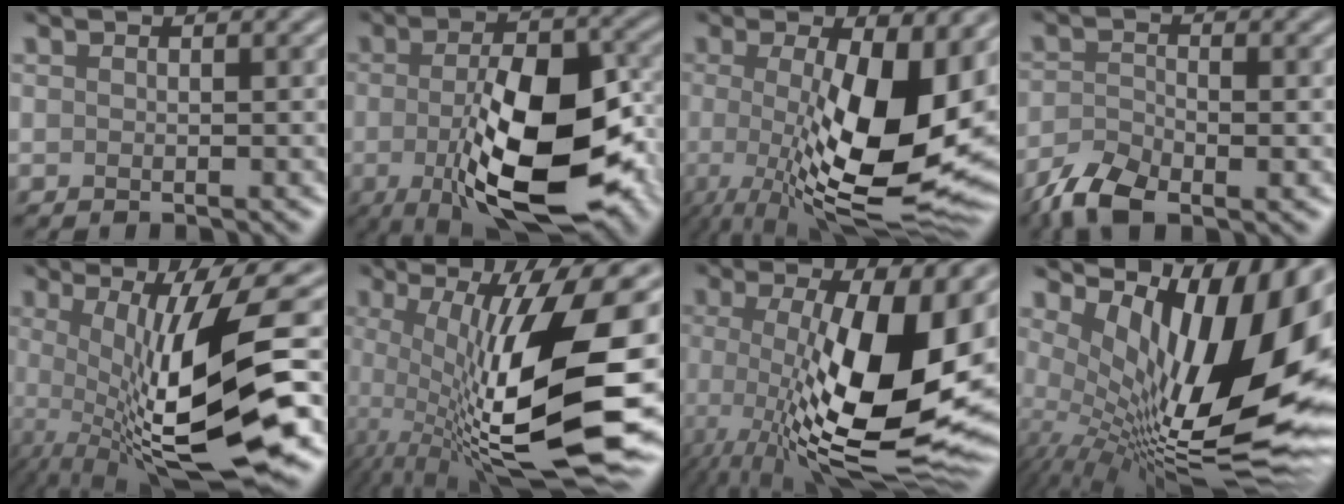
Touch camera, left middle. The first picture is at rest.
{"total": 12.0, "force": [-3.0, 4.8, 10.6], "torque": [-0.178, -0.015, -0.051]}
{"total": 13.0, "force": [-0.5, 4.2, 12.3], "torque": [-0.178, -0.023, -0.009]}
{"total": 4.3, "force": [-2.9, 1.7, 2.6], "torque": [-0.055, -0.011, -0.059]}
{"total": 13.1, "force": [-1.5, 2.9, 12.6], "torque": [-0.202, -0.009, -0.019]}
{"total": 15.6, "force": [-1.1, 4.7, 14.8], "torque": [-0.240, -0.011, -0.012]}
{"total": 14.4, "force": [-0.5, 4.8, 13.6], "torque": [-0.199, -0.023, -0.010]}
{"total": 16.3, "force": [3.0, 6.2, 14.7], "torque": [-0.226, -0.005, 0.057]}